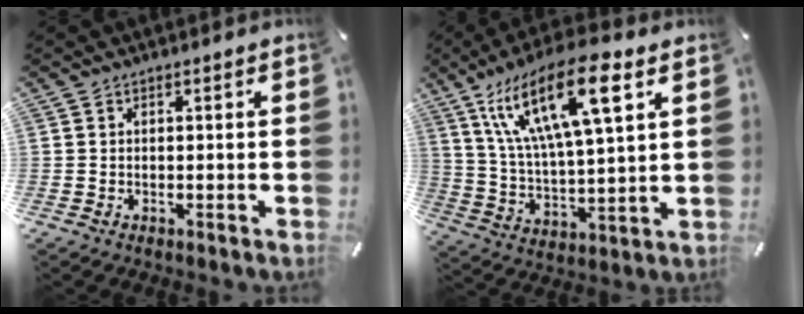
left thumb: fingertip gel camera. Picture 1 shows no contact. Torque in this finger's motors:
{"motor_torque": [2.62, 2.14, 1.69, -1.08, 0.67]}